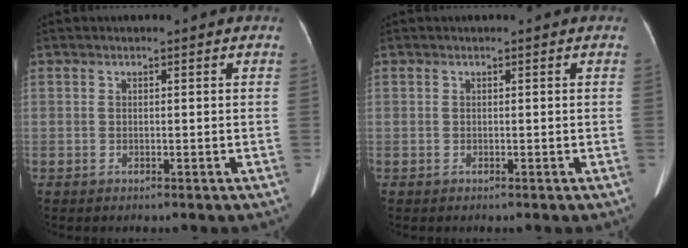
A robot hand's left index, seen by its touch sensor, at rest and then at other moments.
{"total": 0.0}